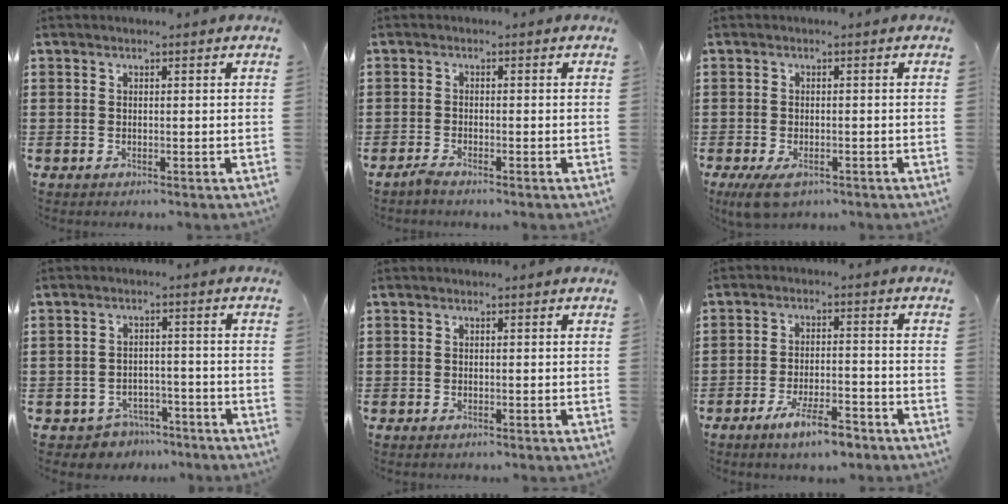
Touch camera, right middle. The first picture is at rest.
{"total": 1.4, "force": [-1.2, 0.1, 0.6], "torque": [-0.013, -0.001, -0.023]}
{"total": 2.2, "force": [-1.5, 0.8, 1.3], "torque": [-0.038, -0.004, -0.033]}
{"total": 3.3, "force": [-3.1, 1.2, -0.1], "torque": [-0.009, 0.004, -0.068]}
{"total": 0.0}
{"total": 6.4, "force": [-4.6, 1.2, 4.2], "torque": [-0.078, 0.001, -0.085]}